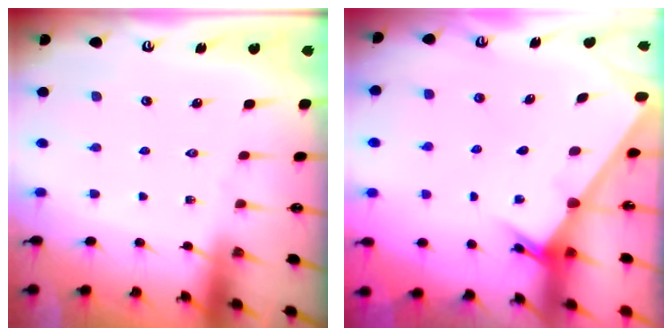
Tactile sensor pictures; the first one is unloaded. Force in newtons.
{"total": 2.4, "press": 2.4, "slide": 0.2}